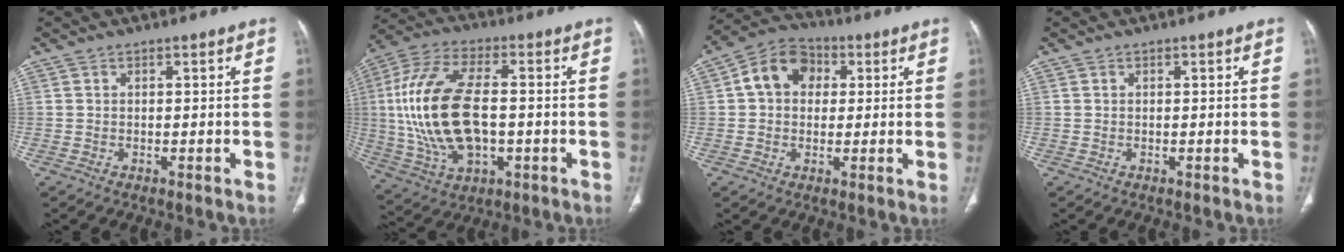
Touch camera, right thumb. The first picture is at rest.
{"total": 20.8, "force": [-0.3, 10.9, 17.7], "torque": [-0.370, 0.009, 0.002]}
{"total": 9.9, "force": [2.0, 7.8, 5.7], "torque": [-0.076, 0.018, 0.022]}
{"total": 0.0}